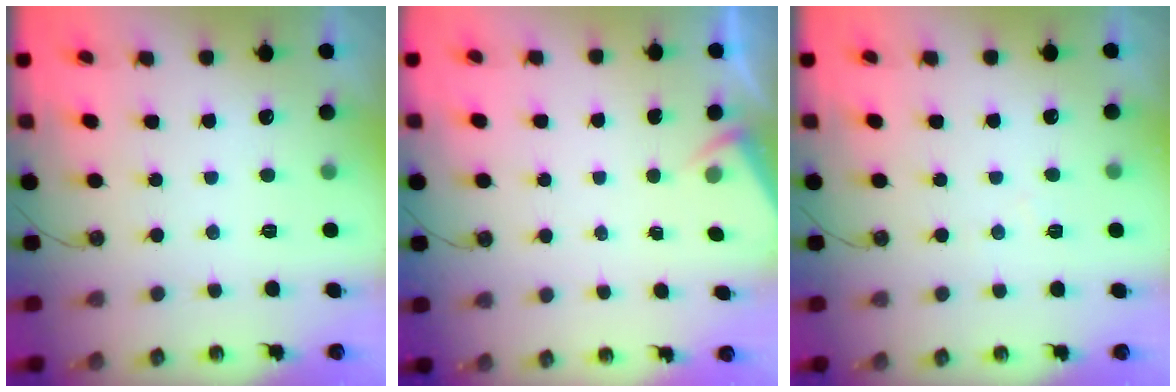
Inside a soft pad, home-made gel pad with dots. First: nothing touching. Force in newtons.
{"total": 2.1, "press": 2.1, "slide": 0.3}
{"total": 3.7, "press": 3.7, "slide": 0.5}